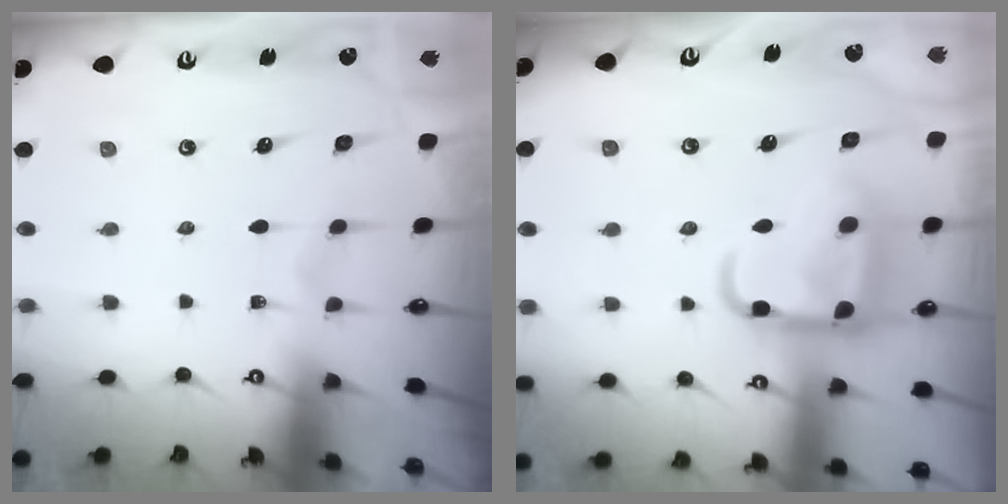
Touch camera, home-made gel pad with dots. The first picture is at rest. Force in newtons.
{"total": 15.5, "press": 15.4, "slide": 1.7}